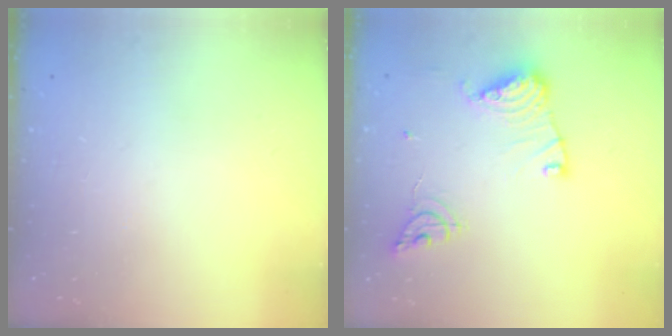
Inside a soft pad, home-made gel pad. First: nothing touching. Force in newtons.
{"total": 13.4, "press": 13.3, "slide": 1.4}